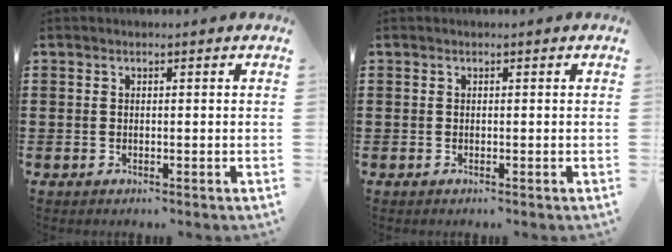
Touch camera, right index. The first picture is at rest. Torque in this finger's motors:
{"motor_torque": [-0.88, 1.25, 0.03, 0.00]}